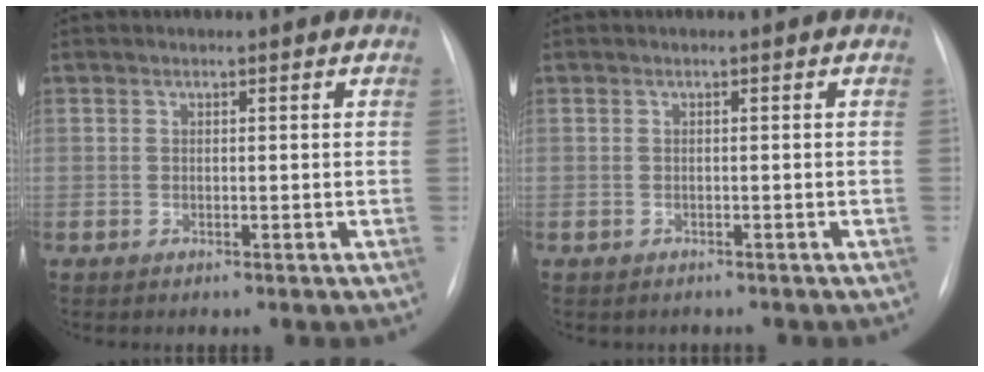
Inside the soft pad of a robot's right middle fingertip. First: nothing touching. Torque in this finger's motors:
{"motor_torque": [0.03, 0.00, -0.01, 0.00]}